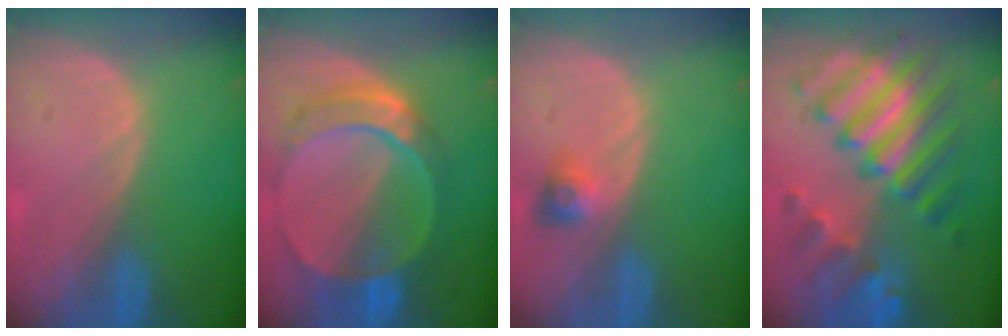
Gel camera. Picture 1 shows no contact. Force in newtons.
{"total": 9.5, "press": 8.3, "slide": 4.4}
{"total": 3.0, "press": 2.7, "slide": 1.3}
{"total": 11.8, "press": 11.7, "slide": 1.2}